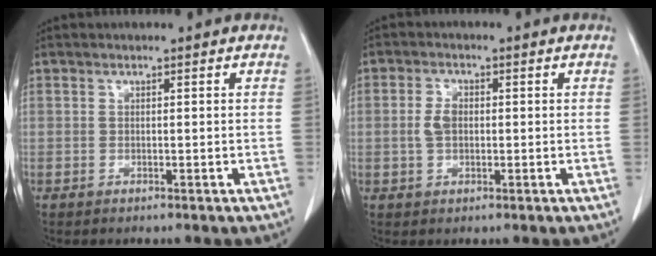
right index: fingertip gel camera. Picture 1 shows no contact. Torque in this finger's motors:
{"motor_torque": [0.64, 0.32, 0.23, 0.04]}